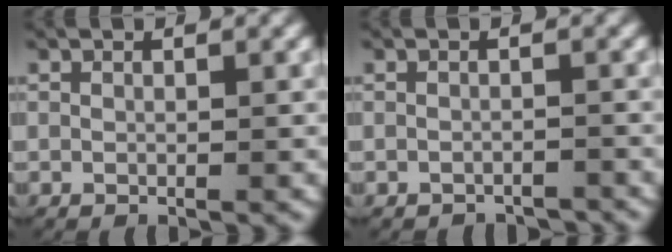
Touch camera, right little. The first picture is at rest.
{"total": 1.5, "force": [-1.5, 0.2, -0.1], "torque": [0.007, -0.004, -0.025]}